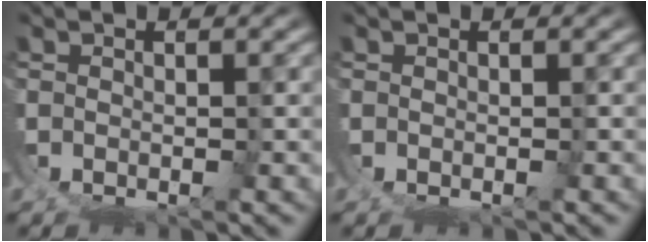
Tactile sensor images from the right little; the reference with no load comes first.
{"total": 0.0}